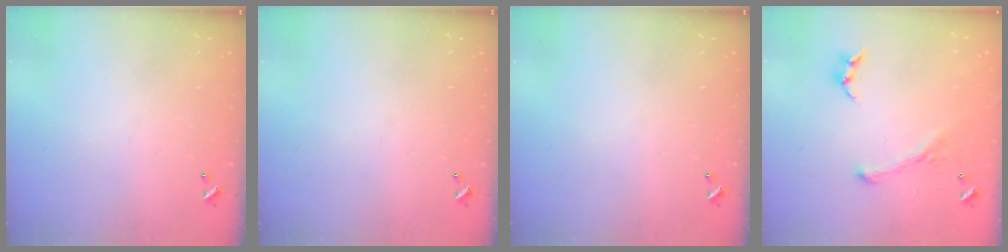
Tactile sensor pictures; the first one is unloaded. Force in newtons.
{"total": 0.0}
{"total": 0.0}
{"total": 1.1, "press": 0.6, "slide": 1.0}